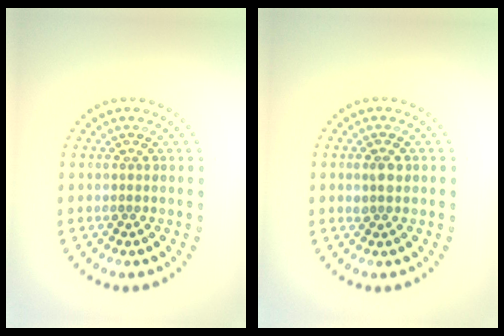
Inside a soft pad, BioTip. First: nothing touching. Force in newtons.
{"total": 1.3, "press": 1.3, "slide": 0.3}